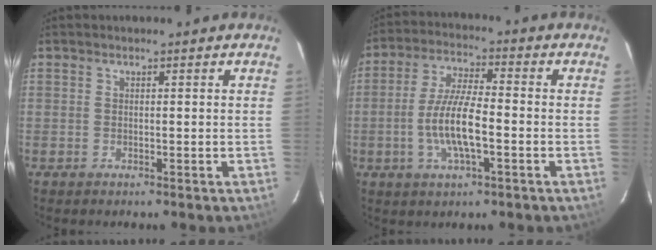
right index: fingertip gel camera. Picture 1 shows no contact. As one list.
[{"total": 9.8, "force": [-2.6, 2.5, 9.1], "torque": [-0.184, 0.003, -0.051]}]